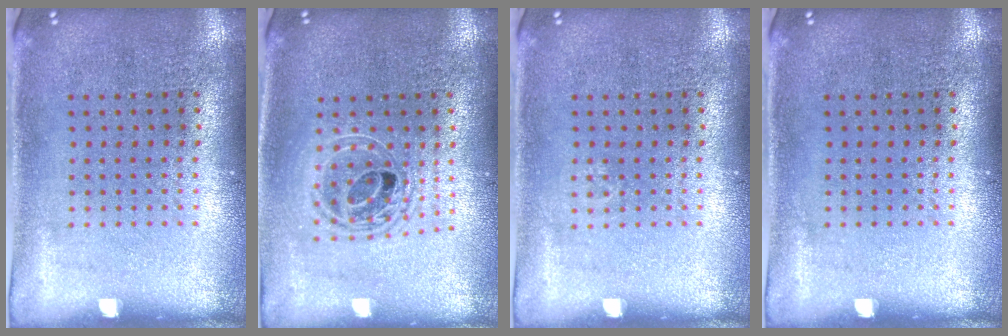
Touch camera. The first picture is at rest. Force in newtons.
{"total": 1.6, "press": 1.4, "slide": 0.9}
{"total": 0.5, "press": 0.5, "slide": 0.2}
{"total": 0.0}